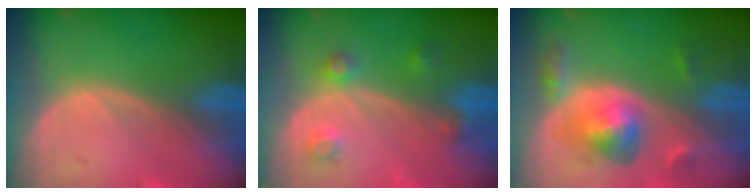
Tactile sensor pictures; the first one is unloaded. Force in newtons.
{"total": 3.6, "press": 3.3, "slide": 1.4}
{"total": 5.9, "press": 5.6, "slide": 1.8}